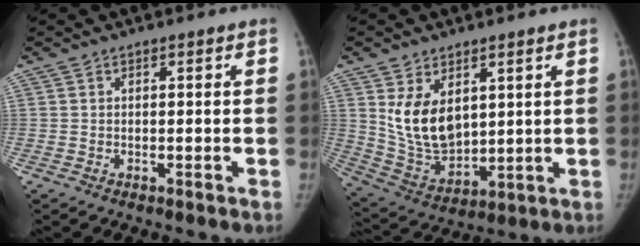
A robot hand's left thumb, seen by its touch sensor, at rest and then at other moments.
{"total": 12.0, "force": [4.0, 7.6, 8.4], "torque": [-0.126, -0.029, 0.099]}